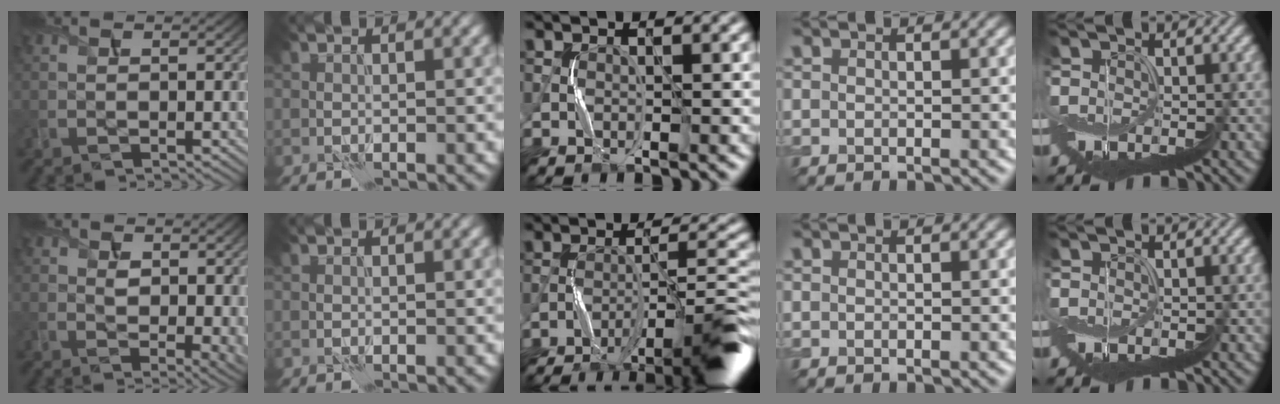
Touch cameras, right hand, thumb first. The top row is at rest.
{"thumb": {"total": 4.6, "force": [1.3, 2.6, 3.6], "torque": [-0.056, -0.007, 0.029]}, "middle": {"total": 9.7, "force": [-6.7, 1.0, 6.9], "torque": [-0.089, 0.017, -0.108]}}